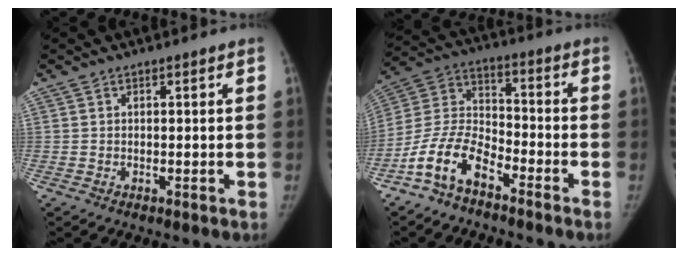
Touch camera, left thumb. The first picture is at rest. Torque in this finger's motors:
{"motor_torque": [2.08, 2.92, -0.18, 0.19, 0.31]}